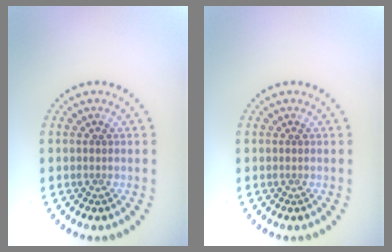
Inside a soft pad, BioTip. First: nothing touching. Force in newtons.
{"total": 0.0}